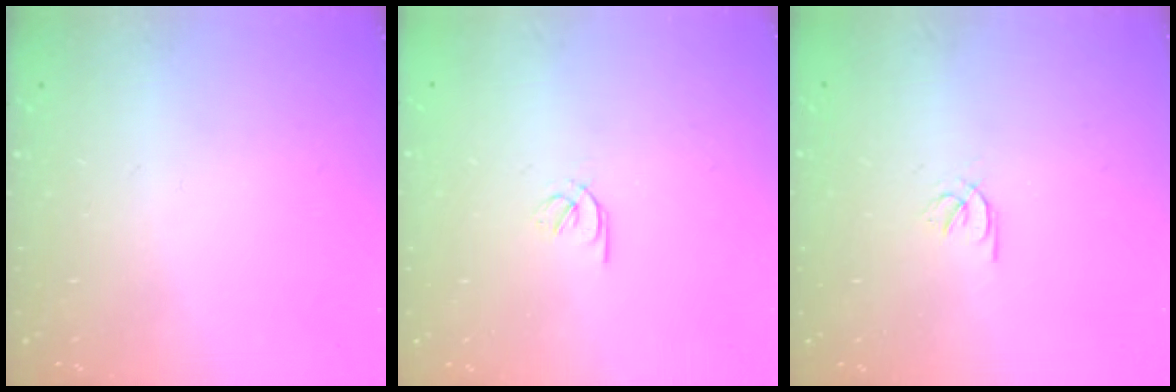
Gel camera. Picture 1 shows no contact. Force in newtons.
{"total": 1.9, "press": 1.9, "slide": 0.3}
{"total": 2.2, "press": 2.2, "slide": 0.2}